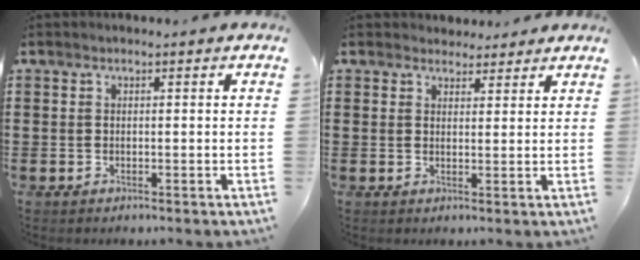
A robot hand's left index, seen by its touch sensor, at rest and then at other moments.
{"total": 2.6, "force": [2.3, 1.1, 0.0], "torque": [0.001, -0.002, 0.043]}